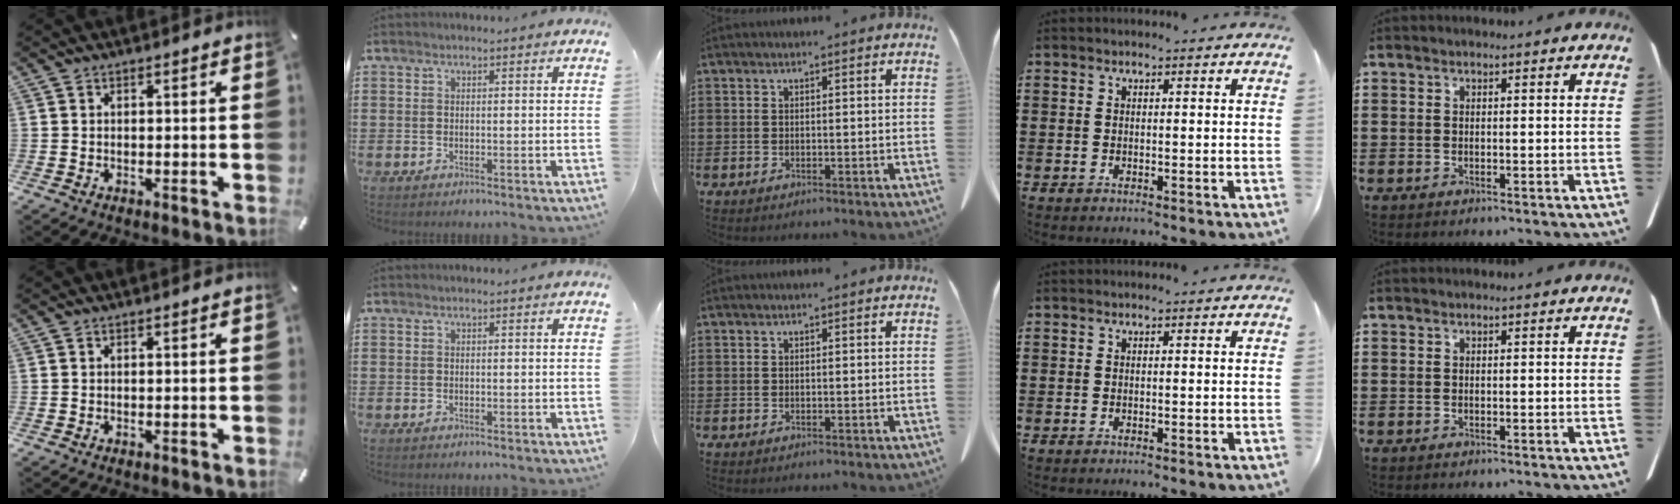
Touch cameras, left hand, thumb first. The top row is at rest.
{}